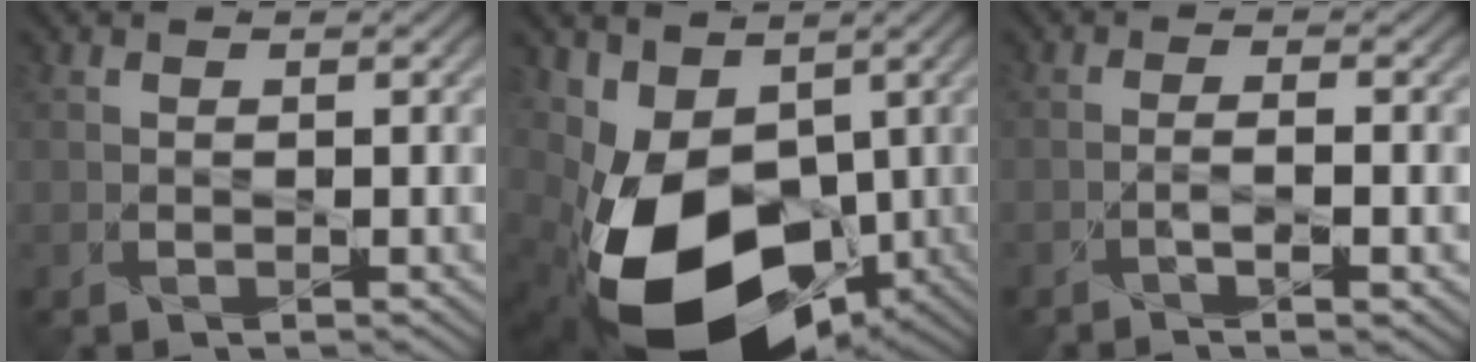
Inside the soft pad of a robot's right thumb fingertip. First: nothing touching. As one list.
[{"total": 15.5, "force": [-2.4, 10.6, 11.0], "torque": [-0.227, -0.043, -0.029]}, {"total": 2.3, "force": [-1.0, 0.4, 2.0], "torque": [-0.034, 0.000, -0.027]}]